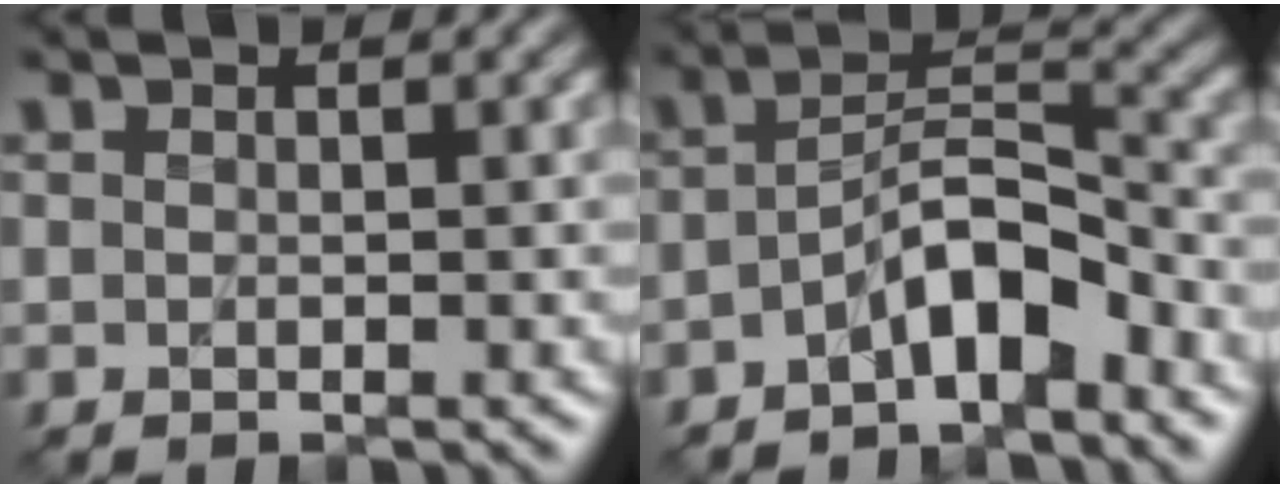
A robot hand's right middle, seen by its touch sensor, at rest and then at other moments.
{"total": 5.1, "force": [-2.9, 1.9, 3.8], "torque": [-0.061, 0.014, -0.056]}